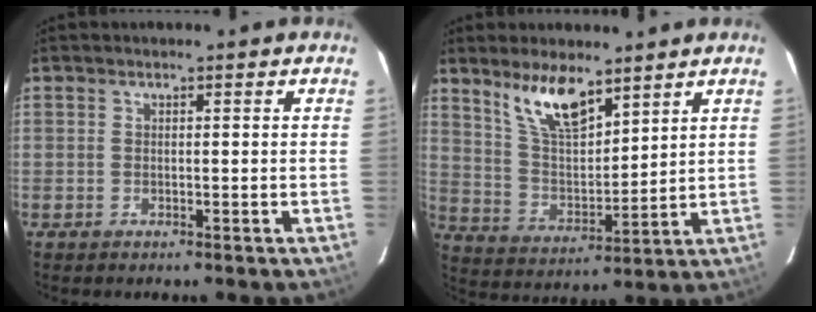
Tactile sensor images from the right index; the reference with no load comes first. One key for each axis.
{"total": 11.1, "fx": 7.7, "fy": 3.7, "fz": 7.0, "tx": -0.127, "ty": 0.002, "tz": 0.158}